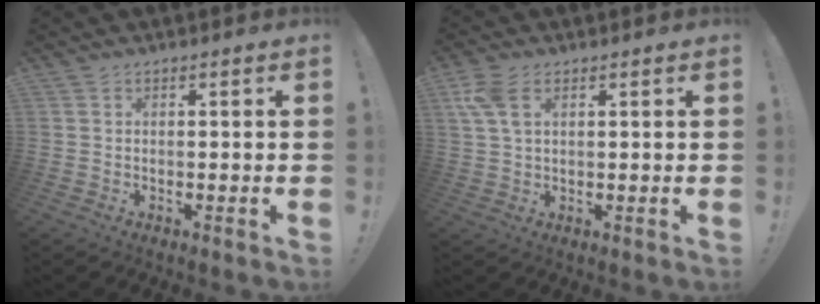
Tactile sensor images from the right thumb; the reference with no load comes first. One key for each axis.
{"total": 6.9, "fx": 2.9, "fy": 3.5, "fz": 5.2, "tx": -0.107, "ty": -0.004, "tz": 0.055}